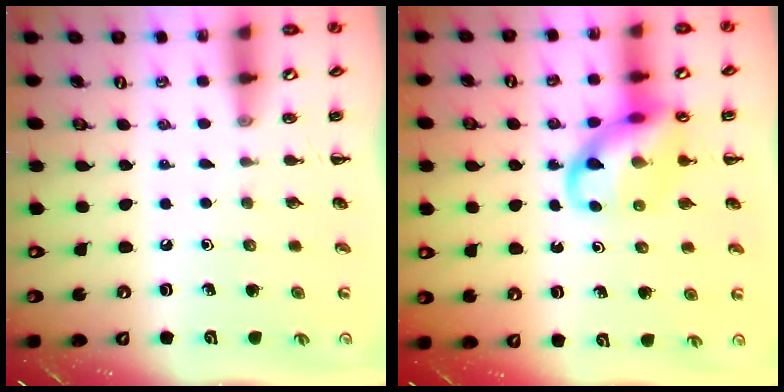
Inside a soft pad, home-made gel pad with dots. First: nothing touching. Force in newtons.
{"total": 13.5, "press": 13.3, "slide": 1.9}